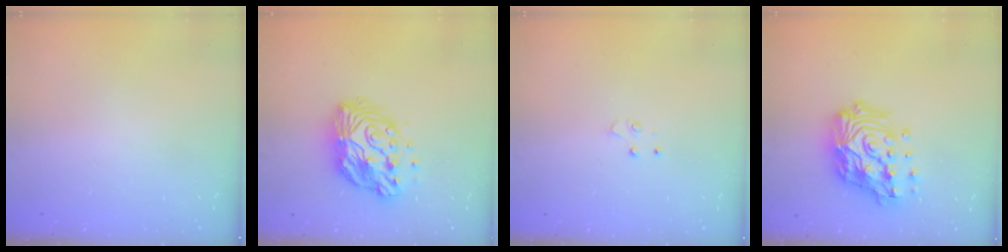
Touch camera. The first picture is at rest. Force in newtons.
{"total": 12.8, "press": 12.8, "slide": 0.9}
{"total": 3.5, "press": 3.5, "slide": 0.3}
{"total": 20.6, "press": 20.5, "slide": 2.7}